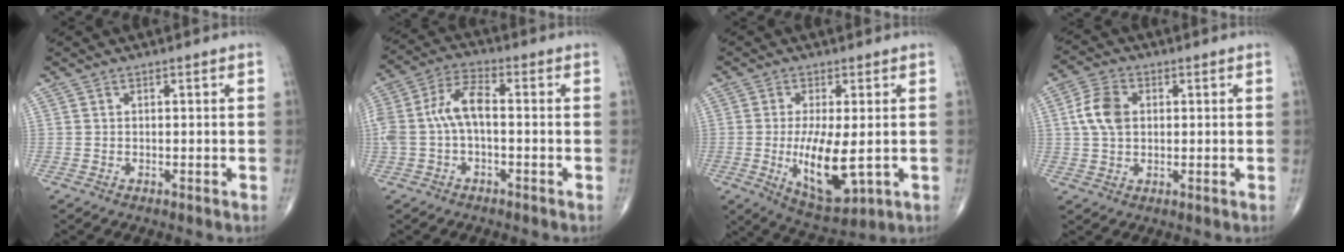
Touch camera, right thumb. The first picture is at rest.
{"total": 9.0, "force": [-0.5, 4.4, 7.8], "torque": [-0.175, 0.034, -0.014]}
{"total": 11.5, "force": [-1.4, 4.2, 10.6], "torque": [-0.184, -0.025, -0.011]}
{"total": 6.9, "force": [1.0, 4.7, 4.9], "torque": [-0.095, 0.008, 0.017]}